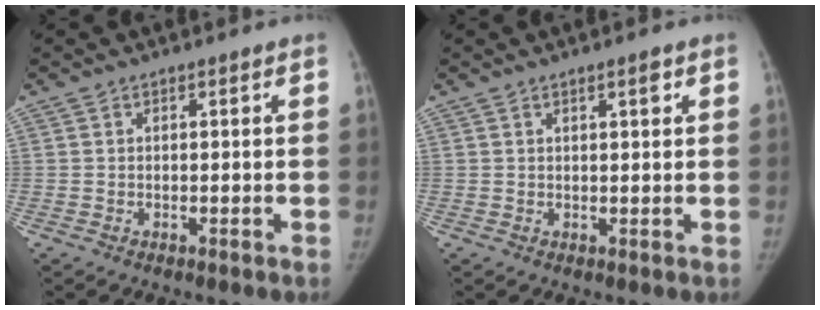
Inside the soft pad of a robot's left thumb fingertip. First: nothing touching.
{"total": 1.6, "force": [0.9, 0.4, 1.3], "torque": [-0.014, -0.003, 0.014]}